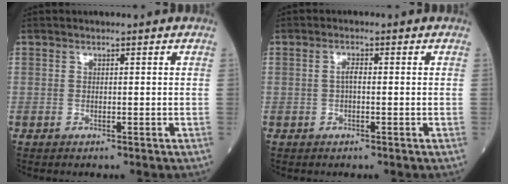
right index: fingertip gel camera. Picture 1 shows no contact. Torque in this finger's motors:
{"motor_torque": [-0.01, 0.00, 0.09, 0.03]}